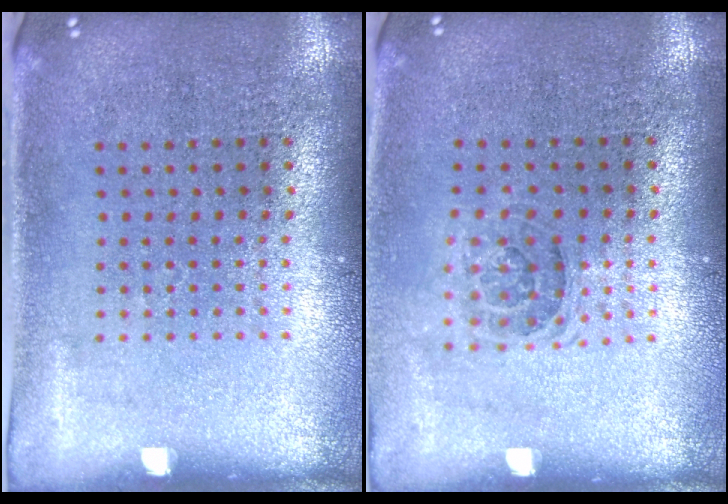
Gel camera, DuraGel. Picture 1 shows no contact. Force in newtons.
{"total": 1.3, "press": 1.0, "slide": 0.7}